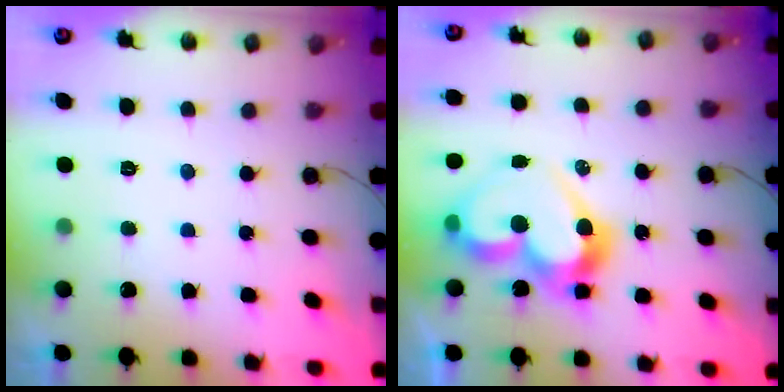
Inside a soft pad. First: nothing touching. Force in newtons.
{"total": 16.7, "press": 16.4, "slide": 3.3}